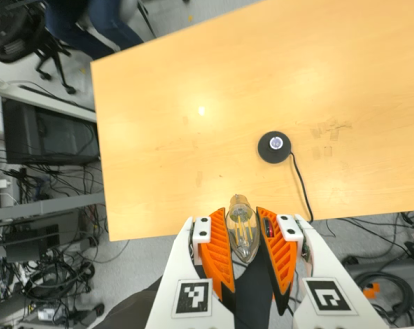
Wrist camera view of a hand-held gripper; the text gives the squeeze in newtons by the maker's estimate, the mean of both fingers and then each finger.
{"total": 8.5, "left": 7.8, "right": 9.2}